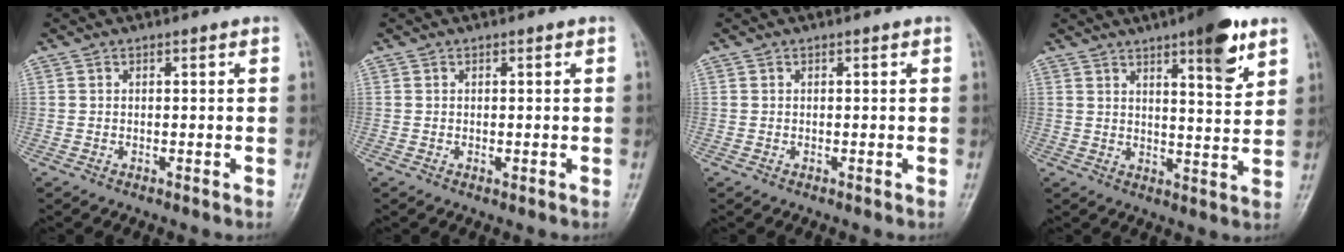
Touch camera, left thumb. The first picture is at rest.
{"total": 0.7, "force": [0.1, 0.4, 0.5], "torque": [-0.006, -0.001, 0.002]}
{"total": 0.0}
{"total": 10.5, "force": [6.2, 2.5, 8.1], "torque": [-0.098, -0.034, 0.086]}